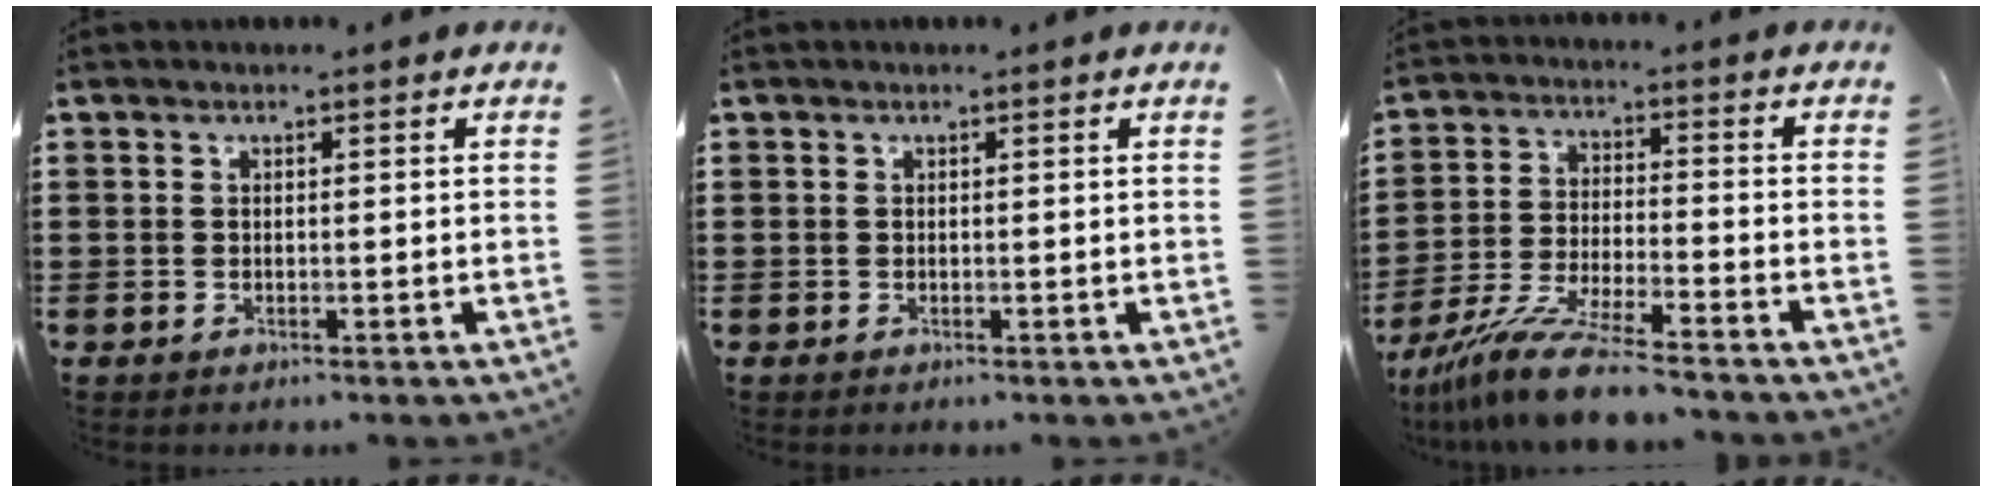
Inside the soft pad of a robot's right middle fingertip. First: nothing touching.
{"total": 0.0}
{"total": 10.0, "force": [-8.6, 0.0, 5.2], "torque": [-0.101, 0.000, -0.167]}